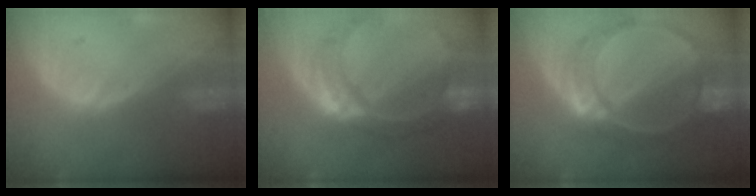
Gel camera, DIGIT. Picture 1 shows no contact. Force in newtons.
{"total": 10.9, "press": 9.2, "slide": 6.0}
{"total": 9.9, "press": 8.5, "slide": 5.0}